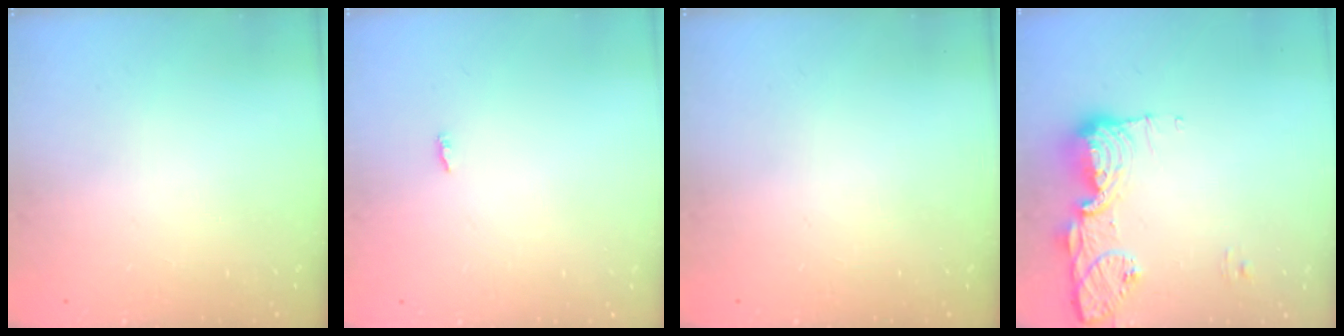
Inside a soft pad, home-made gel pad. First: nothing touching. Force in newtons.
{"total": 1.8, "press": 1.8, "slide": 0.2}
{"total": 0.0}
{"total": 16.1, "press": 15.2, "slide": 5.3}